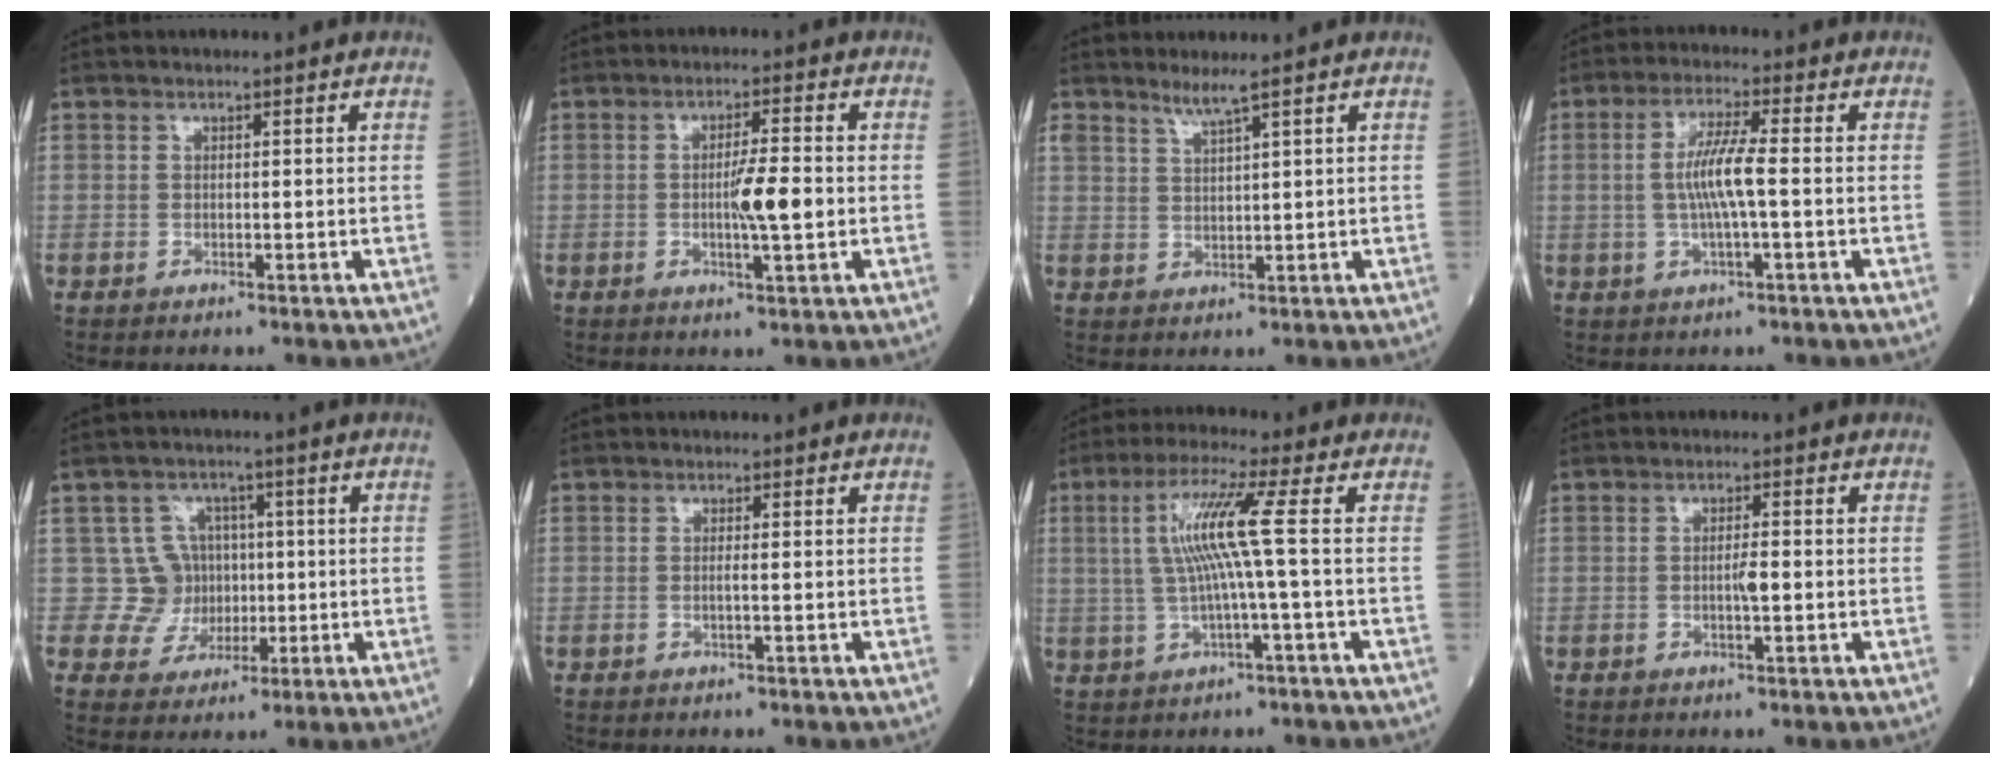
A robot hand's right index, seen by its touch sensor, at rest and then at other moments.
{"total": 5.6, "force": [-0.5, 0.4, 5.6], "torque": [-0.090, 0.000, -0.010]}
{"total": 2.8, "force": [2.3, -0.5, 1.4], "torque": [-0.031, -0.005, 0.049]}
{"total": 6.3, "force": [-0.2, 0.1, 6.3], "torque": [-0.127, 0.002, -0.006]}
{"total": 5.9, "force": [0.6, 5.9, -0.2], "torque": [0.018, 0.018, 0.014]}
{"total": 0.9, "force": [-0.1, -0.3, 0.8], "torque": [-0.017, -0.001, -0.004]}
{"total": 7.9, "force": [0.8, -1.3, 7.7], "torque": [-0.158, 0.012, 0.020]}
{"total": 2.0, "force": [-0.3, 0.1, 2.0], "torque": [-0.034, 0.002, -0.006]}